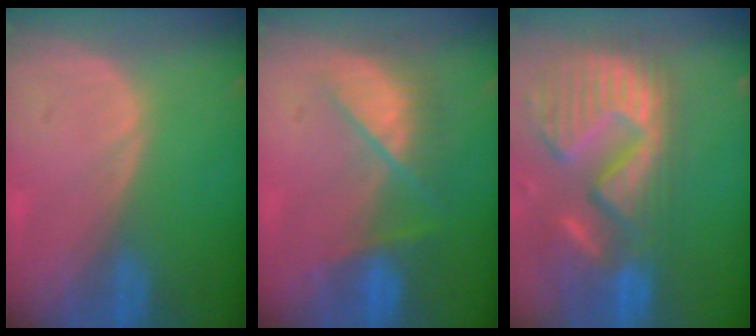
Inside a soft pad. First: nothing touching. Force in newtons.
{"total": 7.2, "press": 6.9, "slide": 2.0}
{"total": 14.7, "press": 12.3, "slide": 8.1}